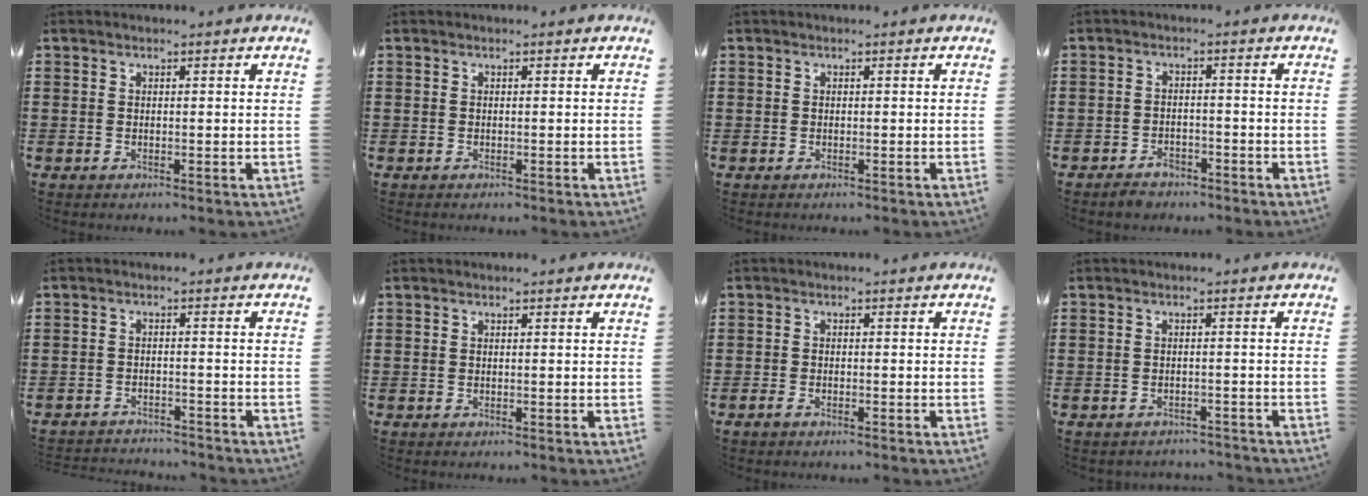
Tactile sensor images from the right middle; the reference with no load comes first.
{"total": 0.0}
{"total": 0.7, "force": [-0.2, 0.7, -0.1], "torque": [0.000, 0.005, -0.005]}
{"total": 2.3, "force": [-2.1, 0.8, 0.2], "torque": [-0.010, 0.001, -0.045]}
{"total": 2.5, "force": [-2.5, 0.3, -0.1], "torque": [-0.006, -0.001, -0.053]}
{"total": 0.0}
{"total": 1.2, "force": [-0.9, 0.4, 0.6], "torque": [-0.022, -0.004, -0.020]}
{"total": 1.7, "force": [-1.7, 0.3, -0.1], "torque": [-0.004, 0.001, -0.038]}